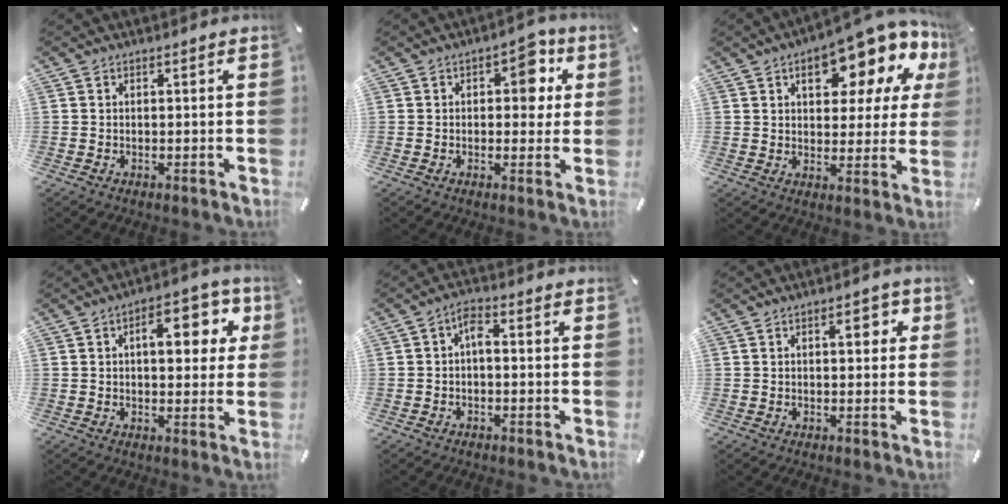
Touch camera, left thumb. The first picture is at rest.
{"total": 7.5, "force": [1.9, 4.9, 5.3], "torque": [-0.047, -0.007, 0.020]}
{"total": 15.1, "force": [9.9, 6.4, 9.5], "torque": [-0.119, -0.071, 0.159]}
{"total": 11.8, "force": [3.2, 6.5, 9.3], "torque": [-0.111, -0.006, 0.046]}
{"total": 3.7, "force": [-0.6, 2.1, 3.0], "torque": [-0.058, 0.016, -0.013]}
{"total": 4.4, "force": [1.3, 2.3, 3.5], "torque": [-0.042, -0.001, 0.011]}